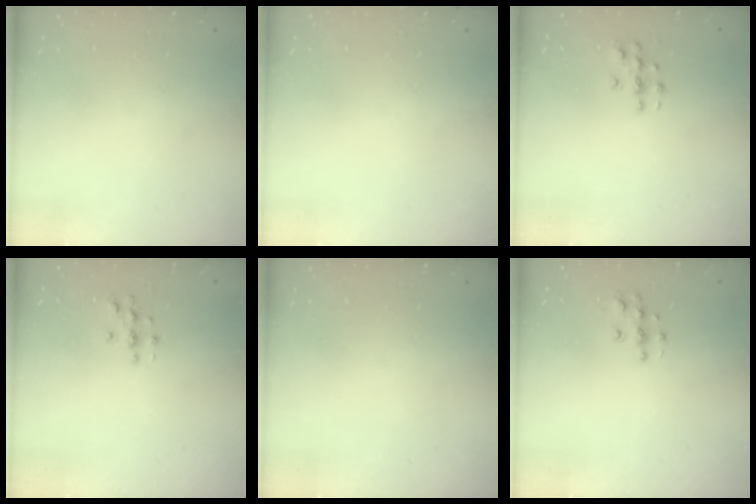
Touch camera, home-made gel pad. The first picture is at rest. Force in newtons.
{"total": 0.0}
{"total": 3.4, "press": 3.4, "slide": 0.2}
{"total": 2.9, "press": 2.9, "slide": 0.3}
{"total": 0.0}
{"total": 5.9, "press": 5.9, "slide": 0.1}